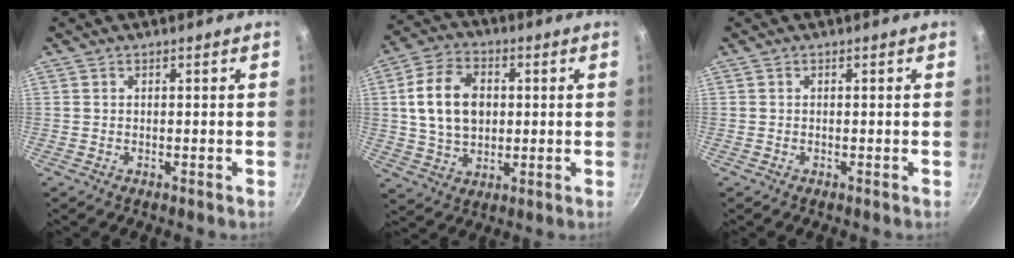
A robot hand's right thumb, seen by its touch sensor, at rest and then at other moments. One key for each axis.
{"total": 12.7, "fx": 1.6, "fy": 9.1, "fz": 8.8, "tx": -0.142, "ty": 0.008, "tz": 0.028}
{"total": 0.0}